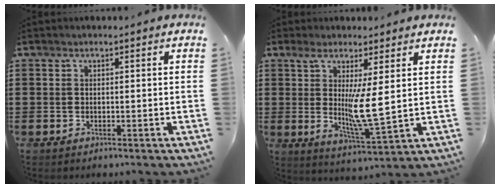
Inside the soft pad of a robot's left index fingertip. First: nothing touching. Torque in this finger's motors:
{"motor_torque": [1.47, -0.67, 0.53, 0.20]}